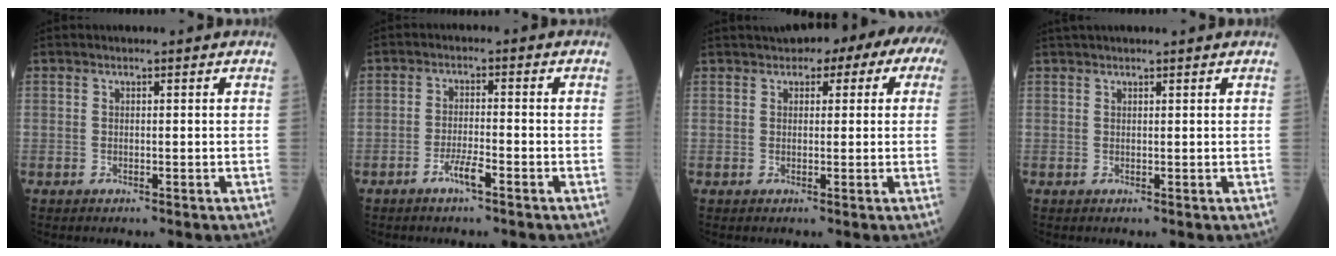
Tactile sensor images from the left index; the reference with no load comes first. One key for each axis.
{"total": 3.2, "fx": -2.1, "fy": 0.1, "fz": 2.4, "tx": -0.048, "ty": -0.002, "tz": -0.042}
{"total": 10.1, "fx": 5.4, "fy": 4.1, "fz": 7.5, "tx": -0.091, "ty": 0.051, "tz": 0.061}
{"total": 3.7, "fx": 3.3, "fy": -0.2, "fz": 1.6, "tx": -0.016, "ty": 0.033, "tz": 0.050}